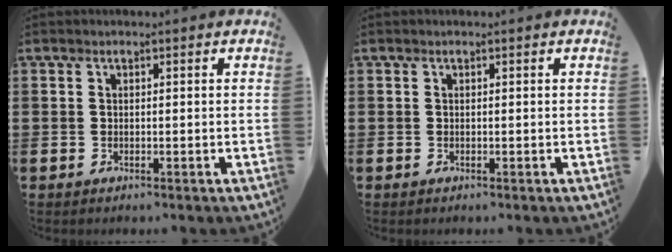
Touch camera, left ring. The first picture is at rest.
{"total": 0.0}